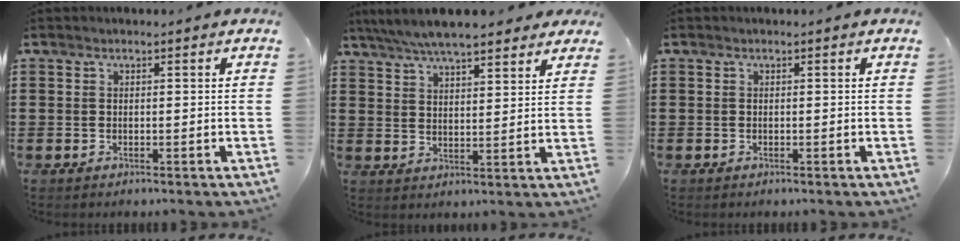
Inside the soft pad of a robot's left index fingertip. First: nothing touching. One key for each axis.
{"total": 6.5, "fx": 5.9, "fy": 0.9, "fz": 2.6, "tx": -0.070, "ty": -0.013, "tz": 0.107}
{"total": 0.0}